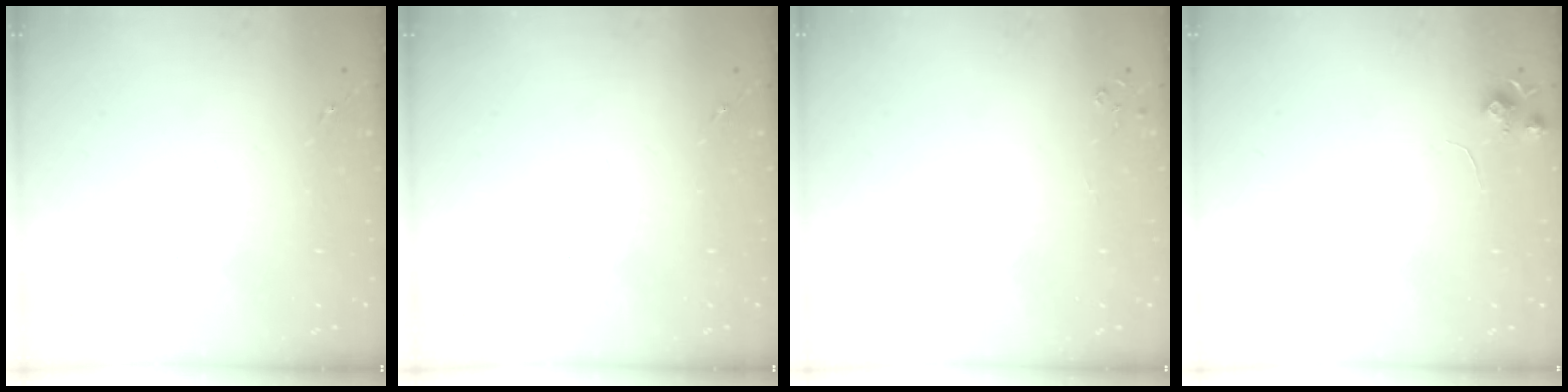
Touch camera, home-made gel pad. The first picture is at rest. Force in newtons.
{"total": 0.0}
{"total": 2.7, "press": 2.7, "slide": 0.3}
{"total": 6.5, "press": 6.5, "slide": 0.8}